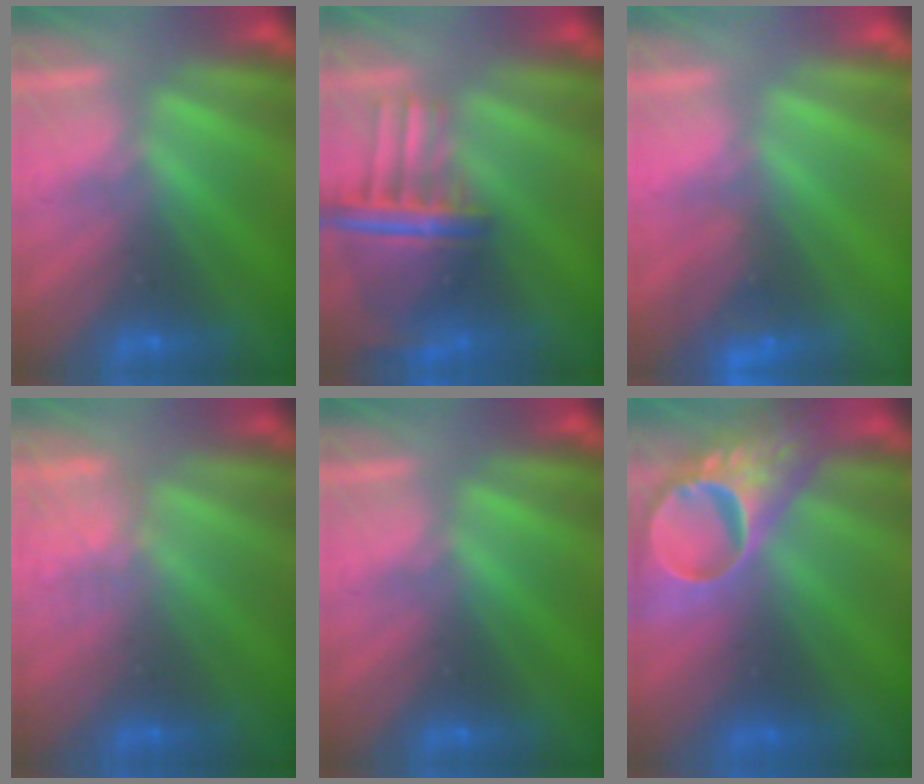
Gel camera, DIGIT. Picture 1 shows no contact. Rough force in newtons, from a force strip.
{"total": 7.8}
{"total": 2.7}
{"total": 1.8}
{"total": 0.0}
{"total": 7.2}